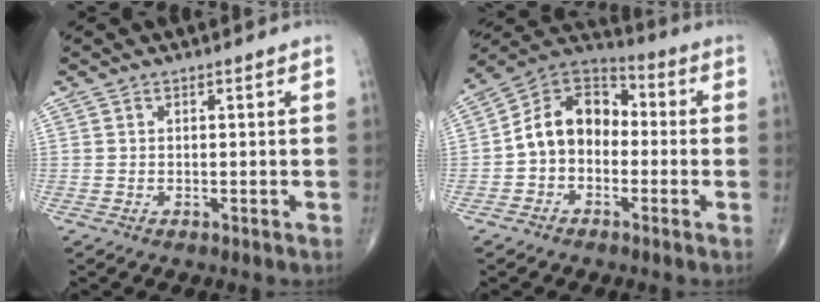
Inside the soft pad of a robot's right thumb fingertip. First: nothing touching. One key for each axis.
{"total": 11.8, "fx": -1.5, "fy": 8.7, "fz": 7.7, "tx": -0.107, "ty": 0.043, "tz": -0.045}